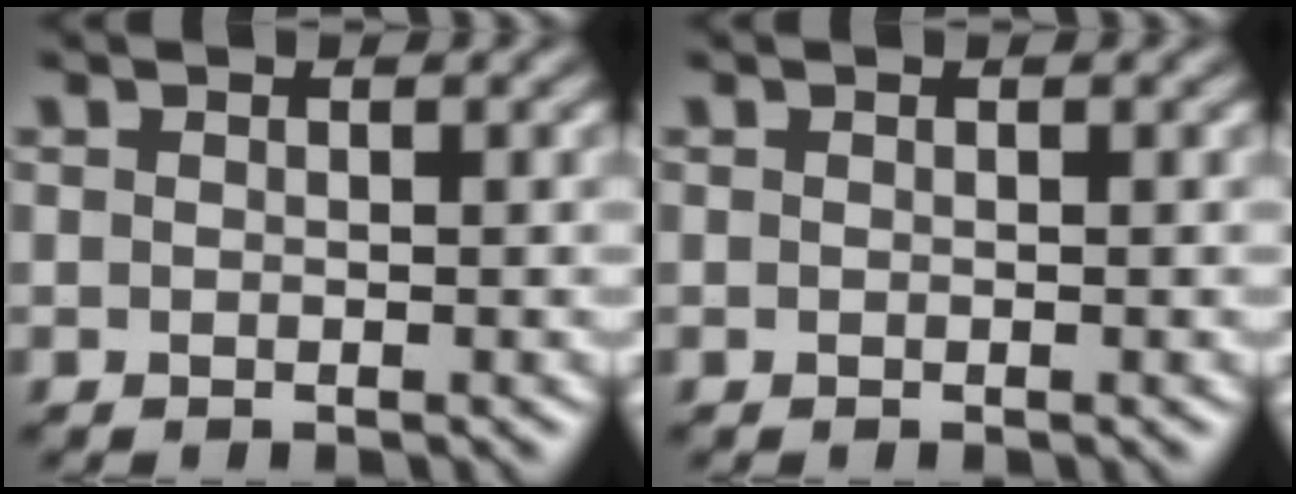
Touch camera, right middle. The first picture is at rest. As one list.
[{"total": 0.0}]